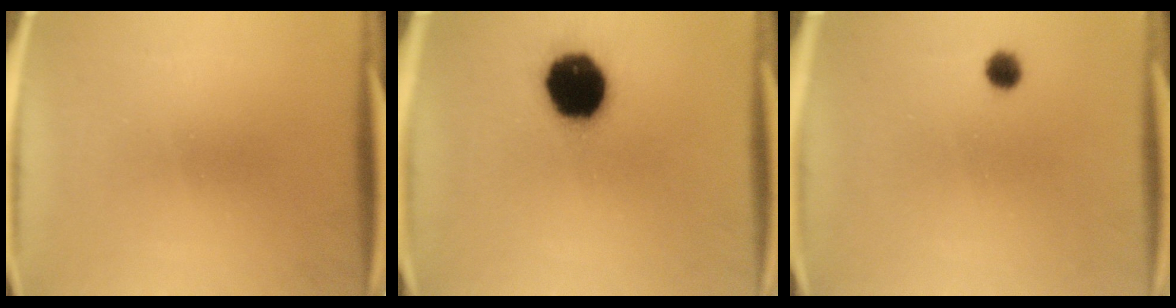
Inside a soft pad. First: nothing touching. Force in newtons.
{"total": 16.9}
{"total": 2.4}